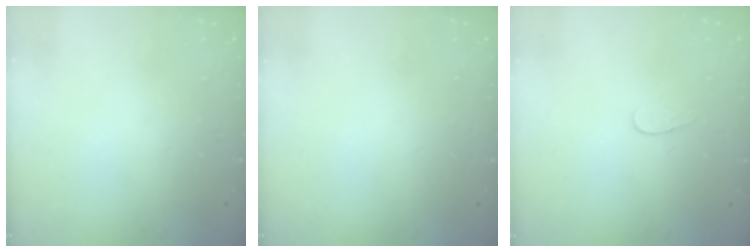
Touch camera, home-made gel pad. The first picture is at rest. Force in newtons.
{"total": 0.0}
{"total": 3.9, "press": 3.9, "slide": 0.4}